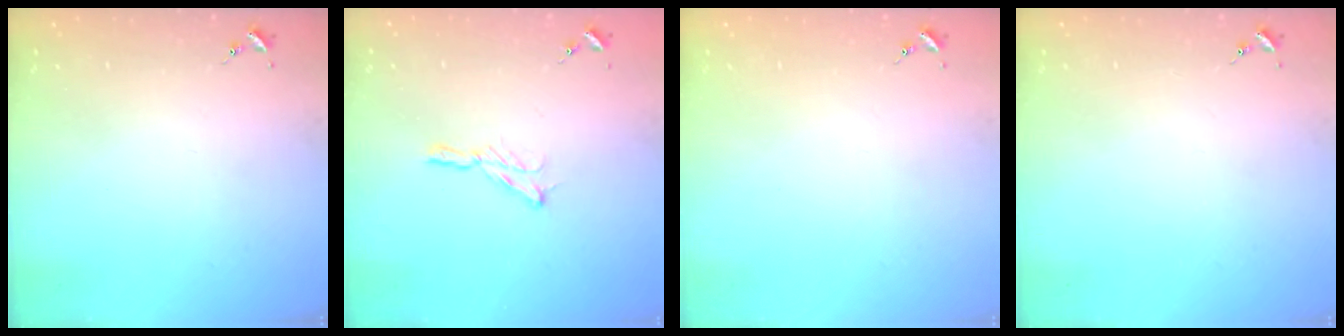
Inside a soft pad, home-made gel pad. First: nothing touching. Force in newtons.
{"total": 5.4, "press": 5.4, "slide": 0.4}
{"total": 0.0}
{"total": 0.0}